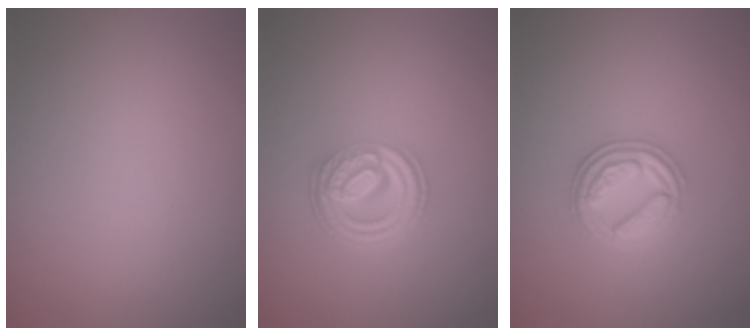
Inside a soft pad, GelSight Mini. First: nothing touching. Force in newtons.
{"total": 4.7, "press": 3.4, "slide": 3.3}
{"total": 3.6, "press": 3.1, "slide": 1.8}